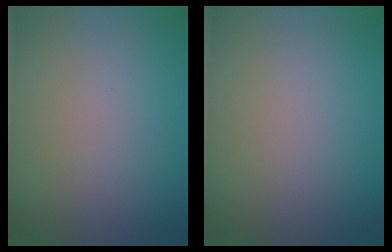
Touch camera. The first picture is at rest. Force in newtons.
{"total": 0.0}